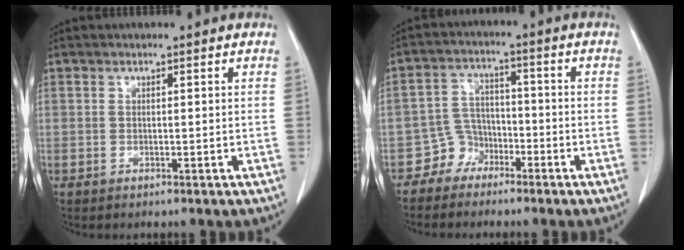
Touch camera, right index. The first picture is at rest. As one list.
[{"total": 4.8, "force": [-3.2, 3.5, 0.1], "torque": [0.004, 0.014, -0.060]}]